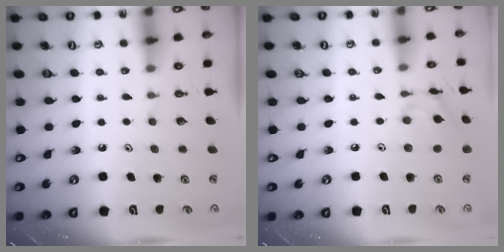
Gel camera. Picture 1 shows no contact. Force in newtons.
{"total": 9.7, "press": 9.7, "slide": 0.6}